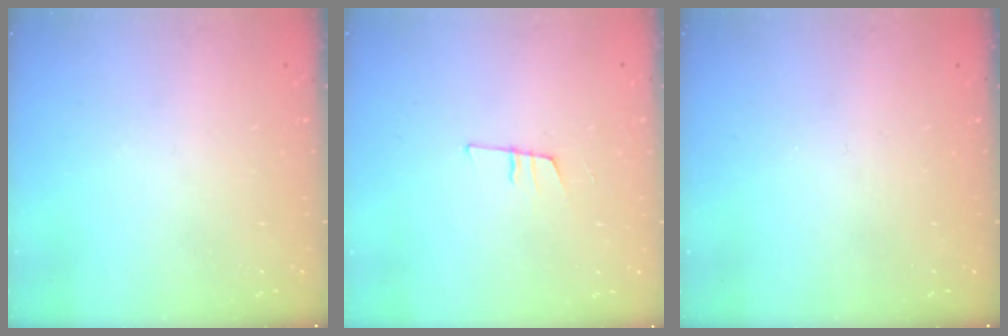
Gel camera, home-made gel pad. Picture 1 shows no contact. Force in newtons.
{"total": 7.6, "press": 7.0, "slide": 3.0}
{"total": 0.0}